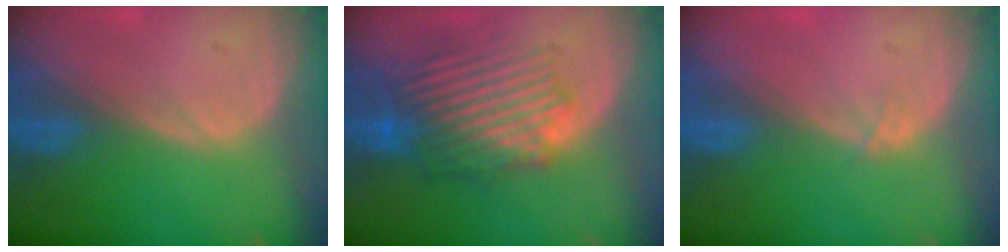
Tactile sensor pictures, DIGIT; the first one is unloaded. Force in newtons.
{"total": 9.1, "press": 8.6, "slide": 2.8}
{"total": 0.7, "press": 0.6, "slide": 0.3}